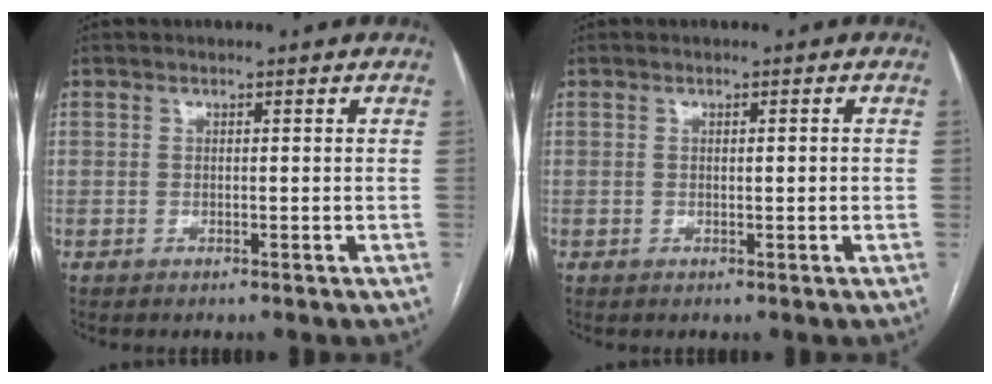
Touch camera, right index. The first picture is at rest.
{"total": 0.9, "force": [0.0, 0.1, 0.9], "torque": [-0.017, 0.002, 0.002]}